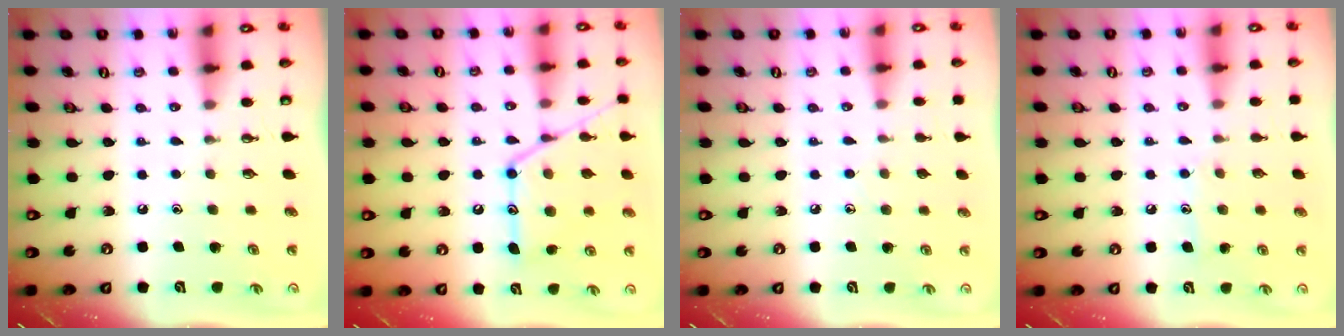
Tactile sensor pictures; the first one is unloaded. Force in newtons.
{"total": 16.5, "press": 16.5, "slide": 1.4}
{"total": 4.6, "press": 4.5, "slide": 0.6}
{"total": 6.6, "press": 6.6, "slide": 0.1}